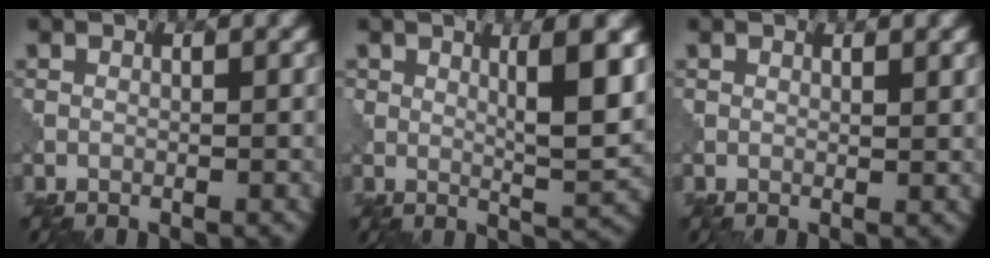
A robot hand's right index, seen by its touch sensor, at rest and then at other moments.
{"total": 4.2, "force": [1.5, 0.8, 3.9], "torque": [-0.053, -0.006, 0.029]}
{"total": 1.4, "force": [1.1, 0.5, 0.8], "torque": [-0.002, 0.003, 0.010]}